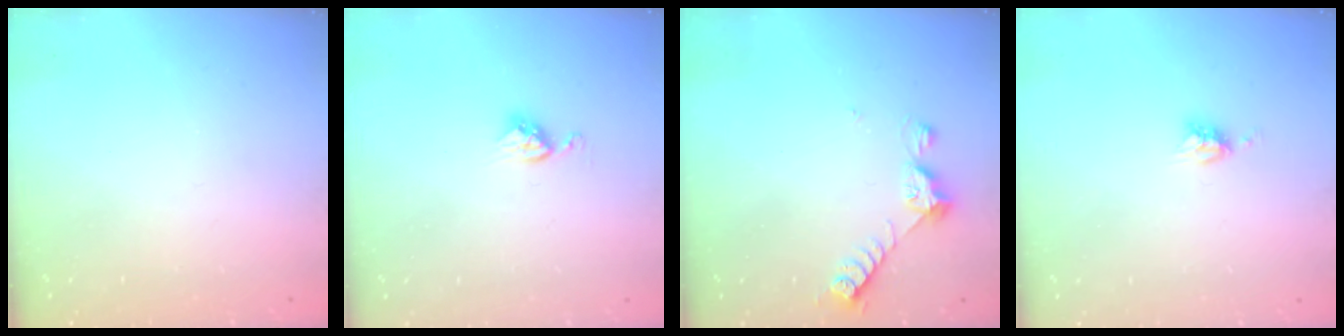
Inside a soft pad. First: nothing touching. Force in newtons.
{"total": 3.5, "press": 3.5, "slide": 0.5}
{"total": 6.5, "press": 6.5, "slide": 0.7}
{"total": 4.7, "press": 4.6, "slide": 0.4}